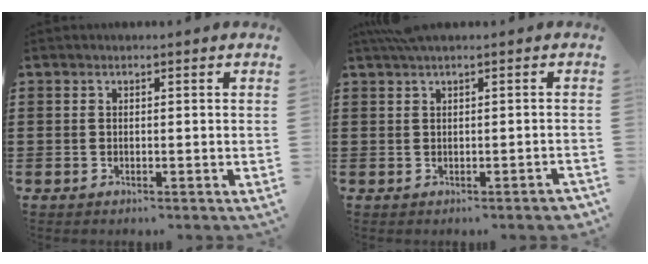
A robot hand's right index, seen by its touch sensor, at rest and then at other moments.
{"total": 1.9, "force": [0.2, 0.0, 1.9], "torque": [-0.035, -0.003, 0.006]}